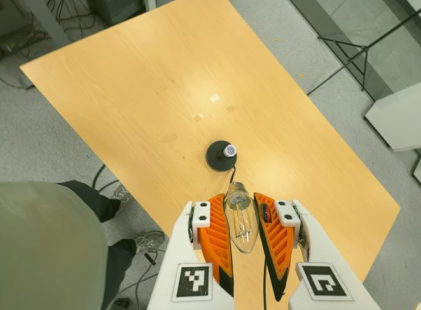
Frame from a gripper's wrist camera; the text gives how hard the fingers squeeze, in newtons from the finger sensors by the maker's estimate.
{"total": 20.7, "left": 22.7, "right": 18.7}